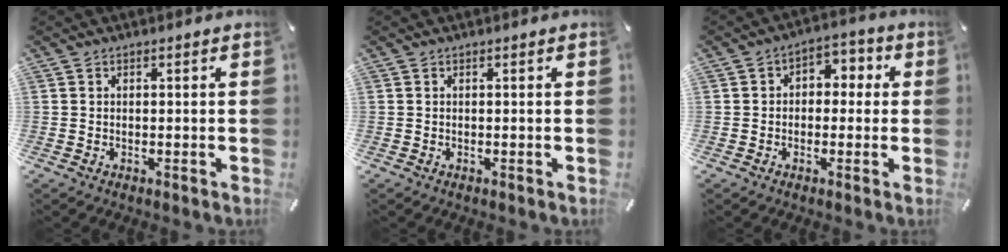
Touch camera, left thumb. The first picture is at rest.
{"total": 0.0}
{"total": 4.3, "force": [-1.2, 3.6, 2.0], "torque": [-0.022, 0.017, -0.030]}